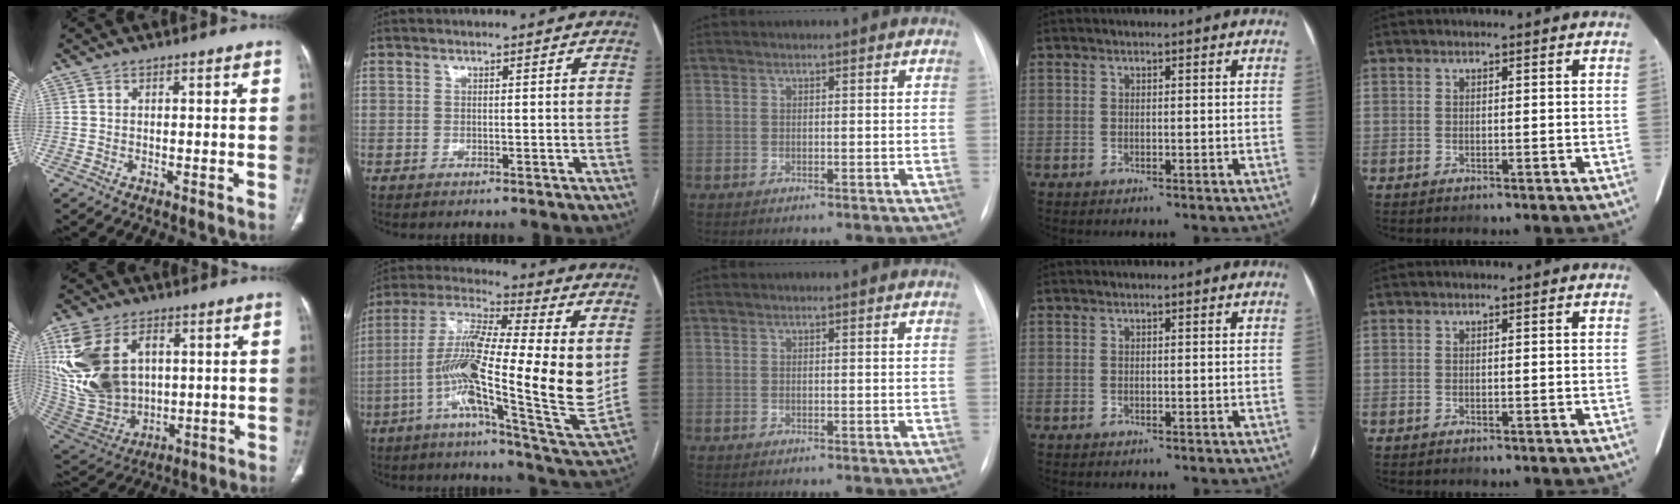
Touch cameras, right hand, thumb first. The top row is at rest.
{"thumb": {"total": 21.4, "force": [4.8, 14.5, 15.0], "torque": [-0.313, -0.018, 0.114]}, "index": {"total": 20.7, "force": [-0.3, 2.5, 20.5], "torque": [-0.359, 0.002, -0.018]}}